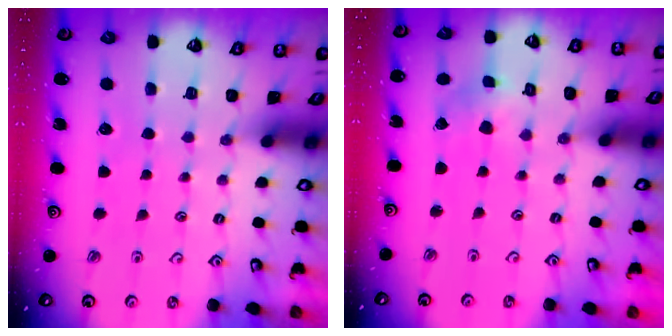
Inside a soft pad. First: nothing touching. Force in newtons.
{"total": 1.6, "press": 1.6, "slide": 0.0}